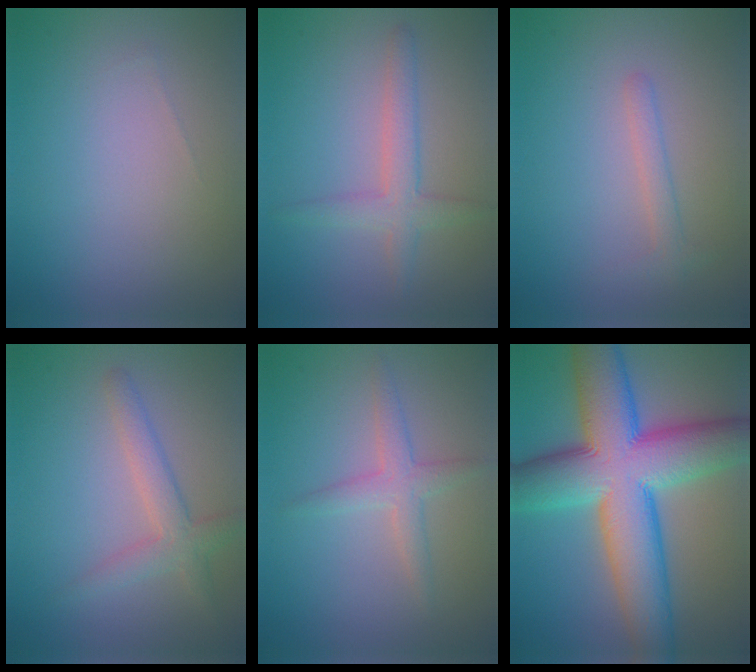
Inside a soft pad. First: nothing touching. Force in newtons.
{"total": 2.9, "press": 2.9, "slide": 0.2}
{"total": 1.4, "press": 1.4, "slide": 0.0}
{"total": 3.0, "press": 3.0, "slide": 0.1}
{"total": 2.4, "press": 2.4, "slide": 0.0}
{"total": 14.2, "press": 14.2, "slide": 0.2}